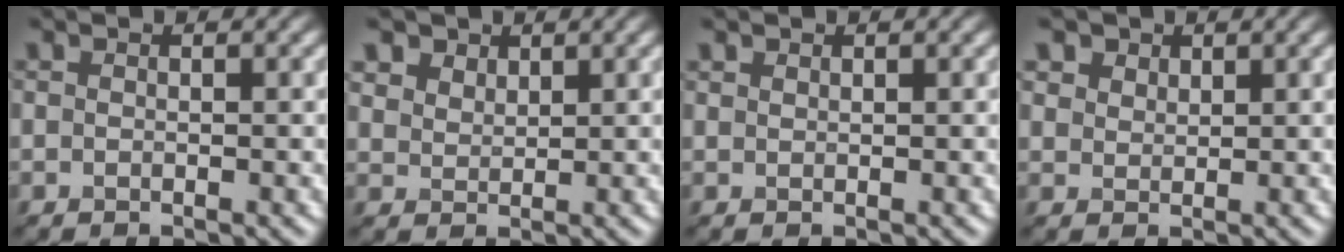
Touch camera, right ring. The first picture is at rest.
{"total": 2.1, "force": [2.0, 0.3, -0.6], "torque": [-0.032, -0.004, 0.067]}
{"total": 1.1, "force": [0.0, -0.8, -0.8], "torque": [-0.007, -0.004, 0.009]}
{"total": 1.7, "force": [1.5, 0.3, -0.6], "torque": [-0.027, -0.004, 0.051]}